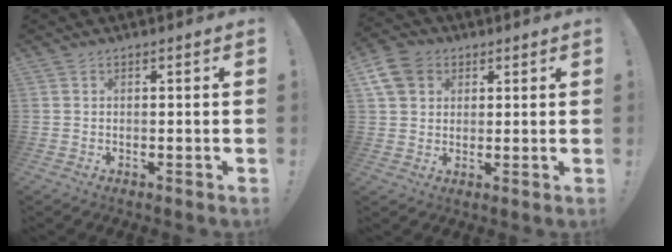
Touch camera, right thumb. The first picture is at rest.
{"total": 9.2, "force": [3.9, 7.3, 4.1], "torque": [-0.076, -0.011, 0.081]}